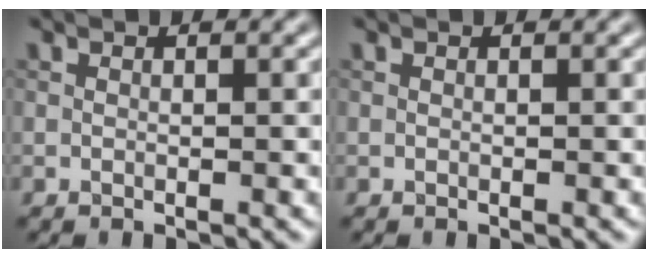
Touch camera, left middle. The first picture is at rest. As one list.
[{"total": 0.0}]